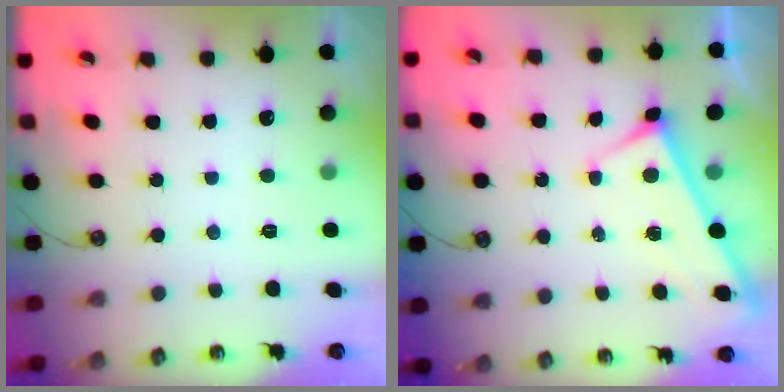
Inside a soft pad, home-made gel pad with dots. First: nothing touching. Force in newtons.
{"total": 3.1, "press": 3.1, "slide": 0.3}